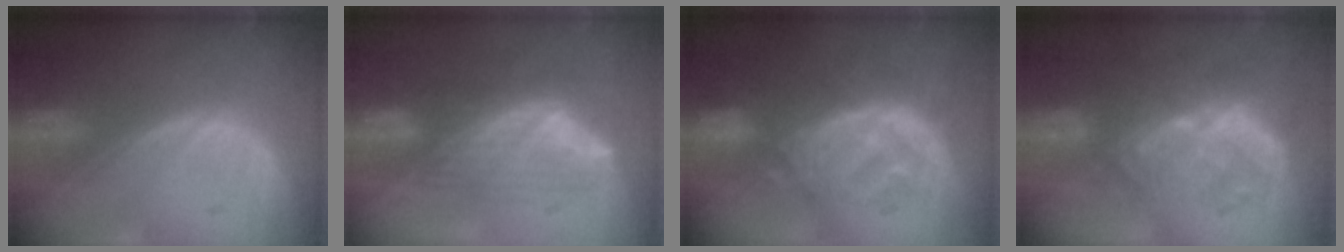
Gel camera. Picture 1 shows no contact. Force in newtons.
{"total": 8.1, "press": 6.8, "slide": 4.5}
{"total": 9.2, "press": 8.8, "slide": 2.6}
{"total": 10.1, "press": 8.8, "slide": 4.9}